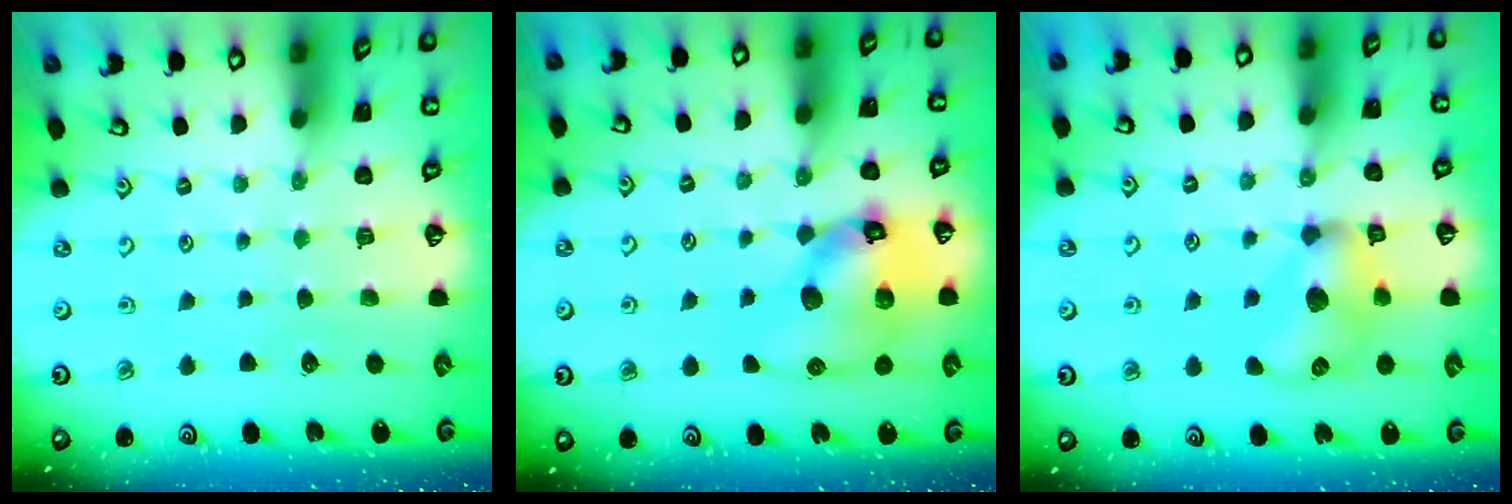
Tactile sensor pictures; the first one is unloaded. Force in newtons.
{"total": 15.9, "press": 15.7, "slide": 2.4}
{"total": 12.7, "press": 12.7, "slide": 0.7}